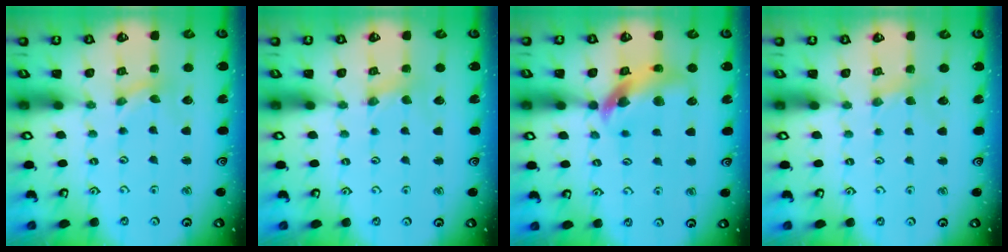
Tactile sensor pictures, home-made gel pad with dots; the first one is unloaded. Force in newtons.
{"total": 1.1, "press": 1.1, "slide": 0.2}
{"total": 12.0, "press": 11.9, "slide": 1.7}
{"total": 2.1, "press": 2.1, "slide": 0.4}